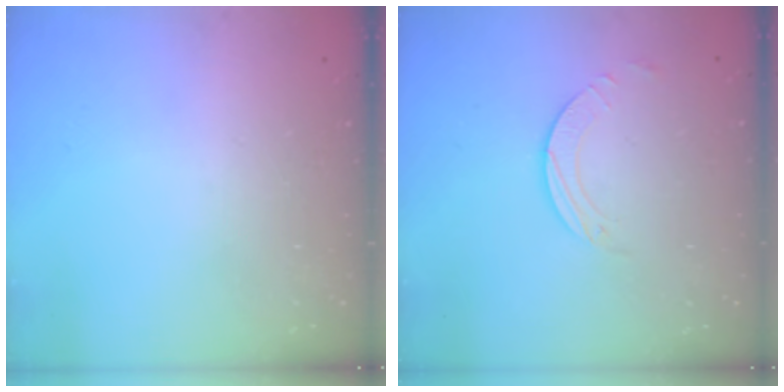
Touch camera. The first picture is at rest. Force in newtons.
{"total": 2.5, "press": 2.5, "slide": 0.2}